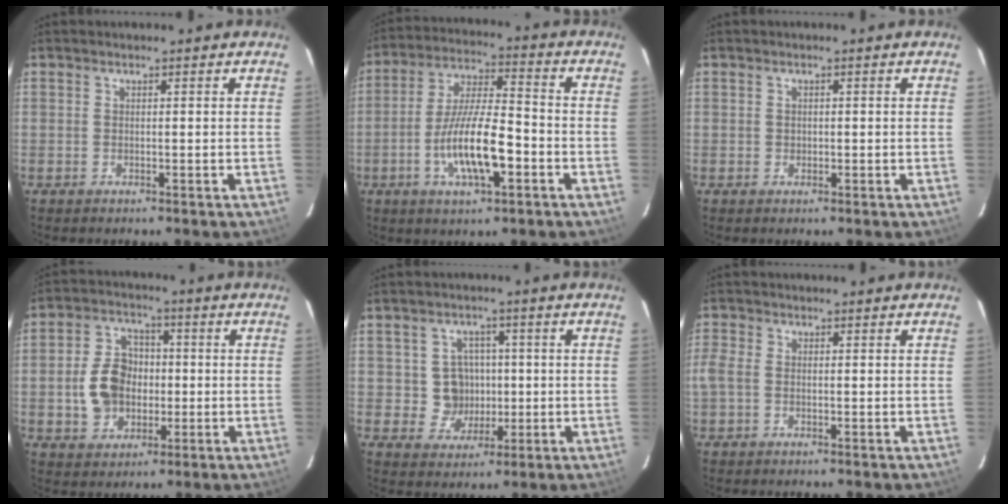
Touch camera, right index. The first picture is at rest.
{"total": 12.7, "force": [-4.5, 3.4, 11.4], "torque": [-0.226, -0.004, -0.080]}
{"total": 0.8, "force": [-0.1, 0.8, 0.1], "torque": [0.001, 0.002, -0.001]}
{"total": 9.5, "force": [-1.1, 7.6, 5.7], "torque": [-0.122, 0.027, -0.007]}
{"total": 6.2, "force": [-0.1, 6.1, 1.1], "torque": [-0.031, 0.016, 0.009]}
{"total": 2.6, "force": [-0.7, 1.8, 1.7], "torque": [-0.042, 0.001, -0.016]}